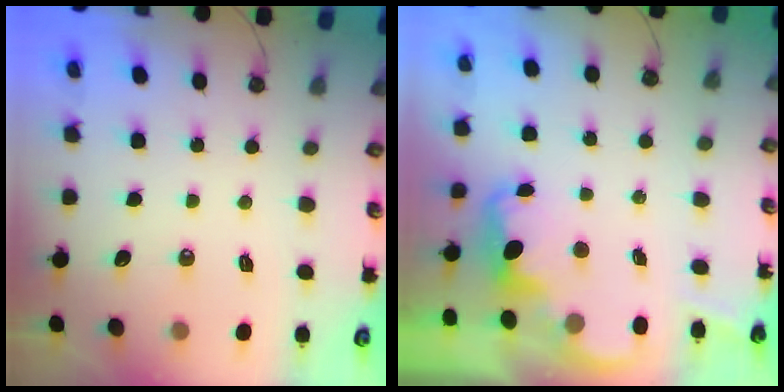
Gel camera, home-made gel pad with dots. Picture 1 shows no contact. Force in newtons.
{"total": 2.2, "press": 2.1, "slide": 0.5}